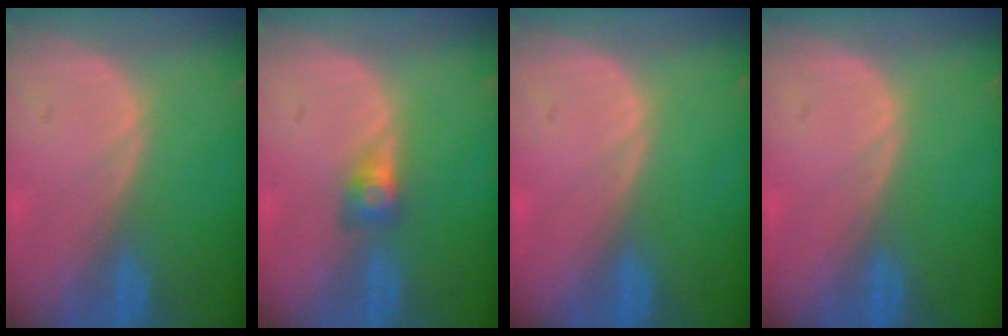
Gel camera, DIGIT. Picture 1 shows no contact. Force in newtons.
{"total": 2.8, "press": 2.4, "slide": 1.5}
{"total": 0.0}
{"total": 0.0}